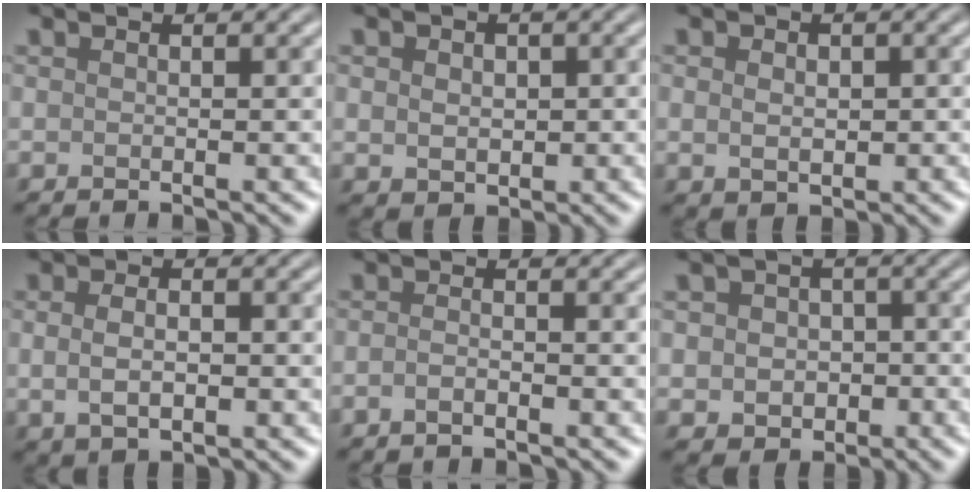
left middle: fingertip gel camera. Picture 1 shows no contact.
{"total": 2.5, "force": [0.4, 2.0, 1.4], "torque": [-0.021, 0.003, 0.002]}
{"total": 2.1, "force": [0.2, 1.6, 1.4], "torque": [-0.019, 0.000, 0.007]}
{"total": 3.5, "force": [-0.1, 2.1, 2.8], "torque": [-0.041, -0.001, 0.001]}
{"total": 1.2, "force": [-0.7, 0.4, 0.9], "torque": [-0.018, 0.000, -0.016]}
{"total": 4.2, "force": [-0.4, 3.6, 2.0], "torque": [-0.018, -0.001, -0.015]}